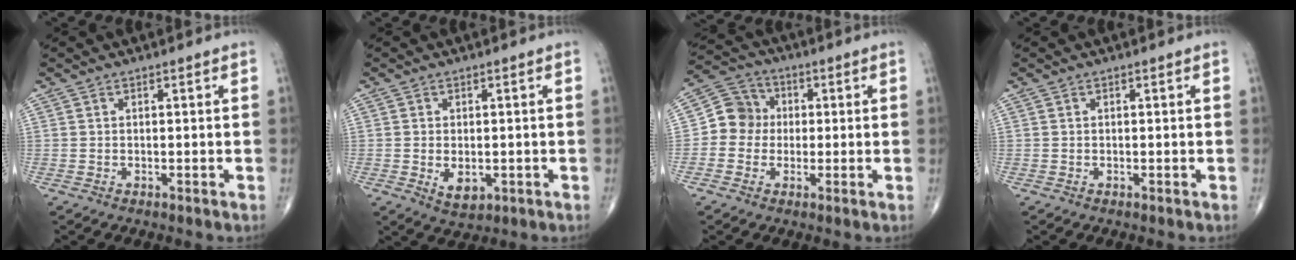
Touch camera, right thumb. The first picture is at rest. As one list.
[{"total": 4.5, "force": [-0.9, 2.8, 3.4], "torque": [-0.049, -0.006, -0.004]}, {"total": 7.5, "force": [-0.2, 7.0, 2.7], "torque": [-0.018, 0.022, -0.018]}, {"total": 0.0}]